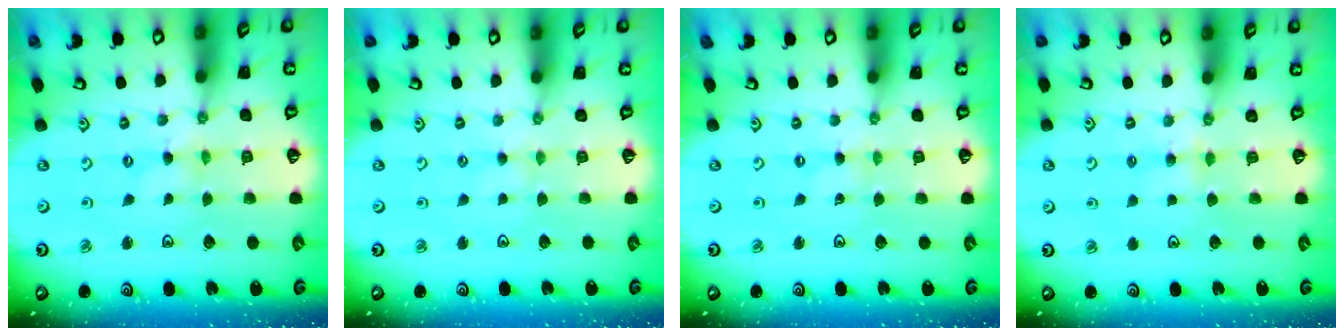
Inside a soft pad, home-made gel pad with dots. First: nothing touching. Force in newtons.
{"total": 1.8, "press": 1.7, "slide": 0.4}
{"total": 0.0}
{"total": 4.4, "press": 4.3, "slide": 0.7}